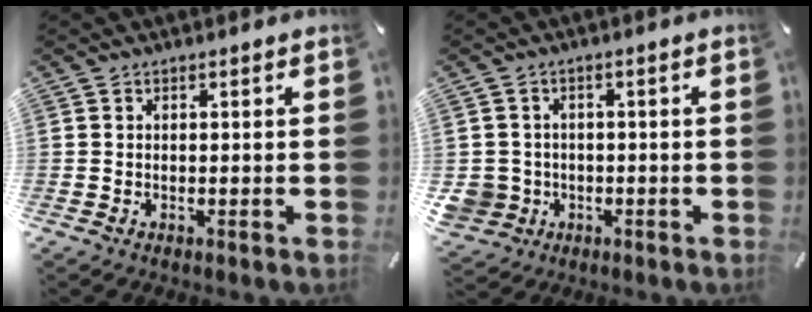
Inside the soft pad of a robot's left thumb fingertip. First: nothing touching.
{"total": 5.2, "force": [-1.3, 5.0, 0.8], "torque": [-0.032, 0.004, -0.026]}